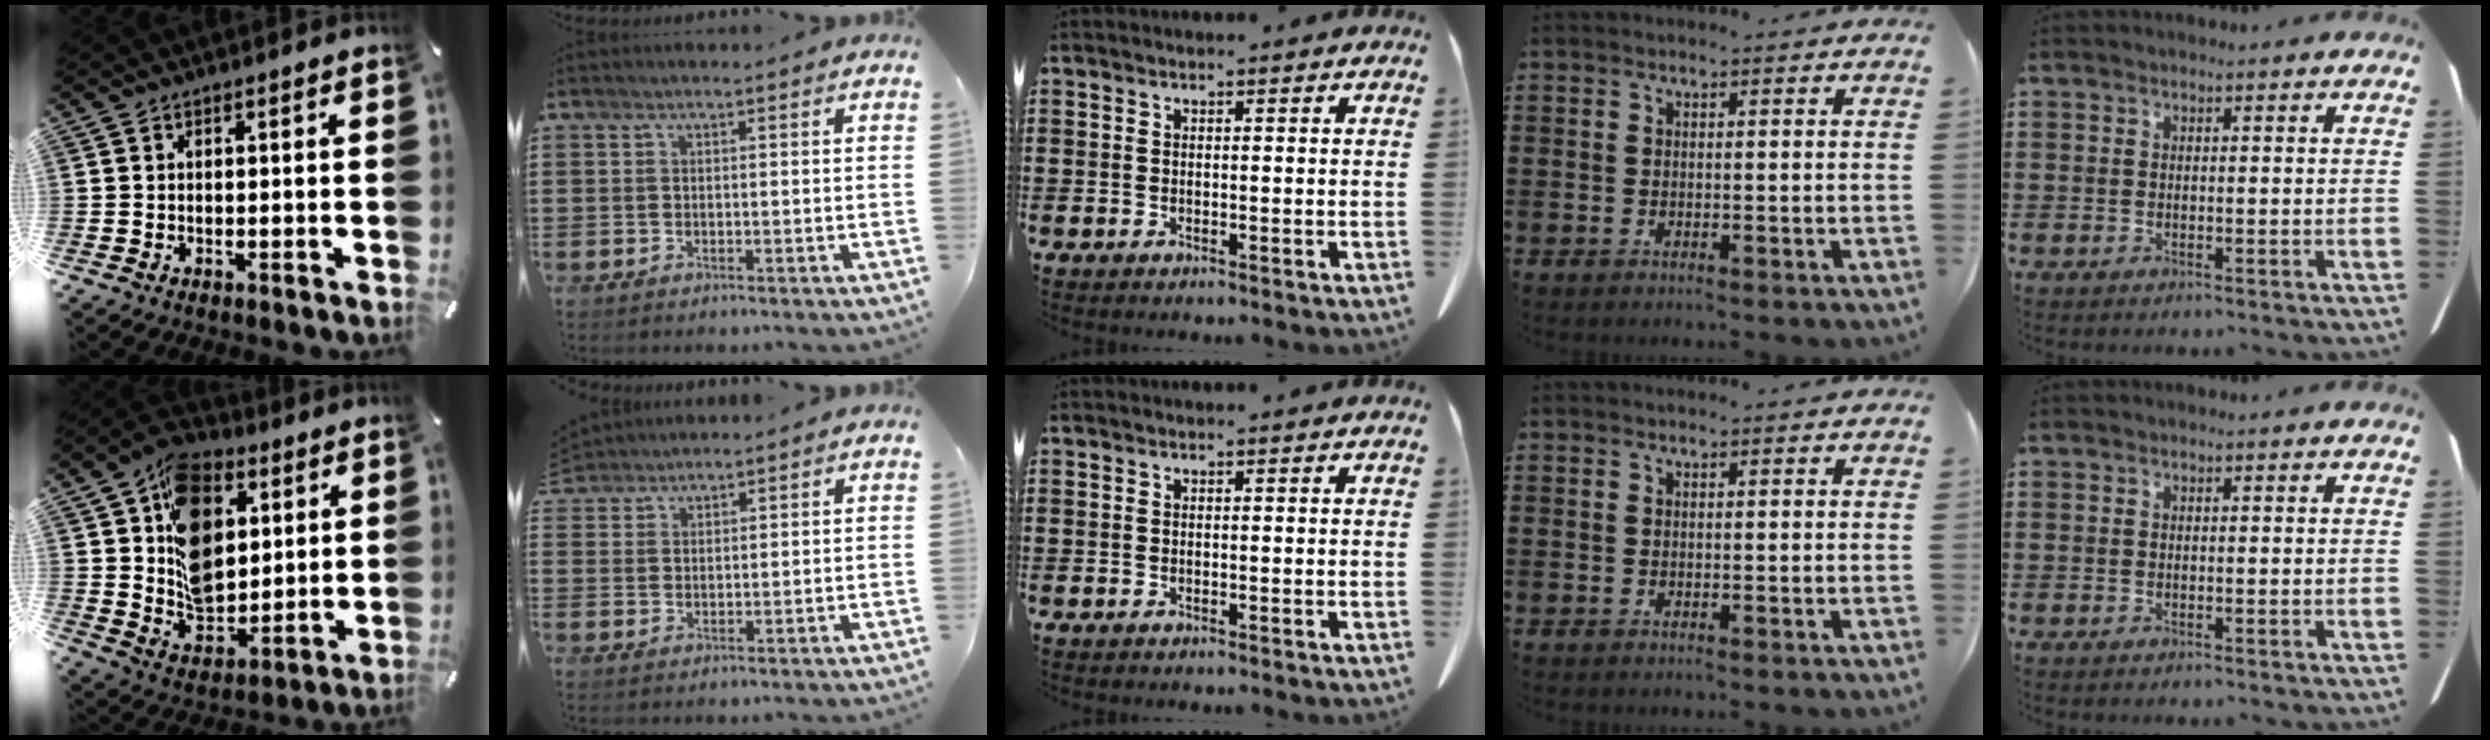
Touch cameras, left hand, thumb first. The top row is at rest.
{"thumb": {"total": 16.4, "force": [5.2, 12.4, 9.4], "torque": [-0.158, -0.018, 0.100]}, "index": {"total": 2.1, "force": [2.1, 0.2, -0.4], "torque": [0.002, -0.002, 0.042]}}